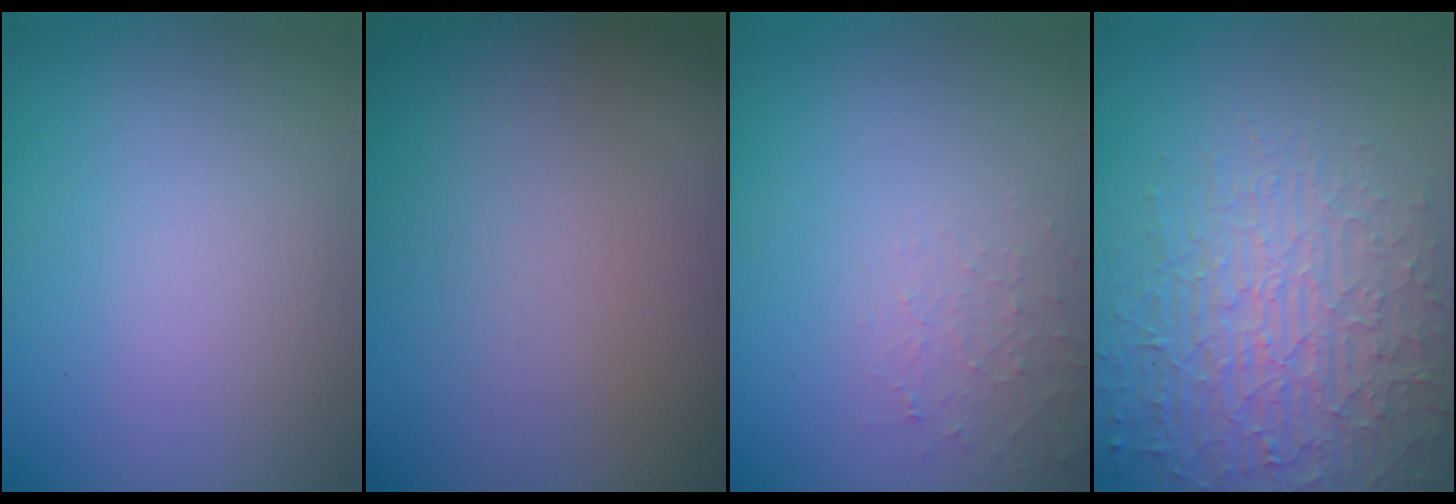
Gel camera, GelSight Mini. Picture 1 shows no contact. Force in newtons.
{"total": 0.0}
{"total": 1.3, "press": 1.3, "slide": 0.2}
{"total": 6.0, "press": 5.0, "slide": 3.3}